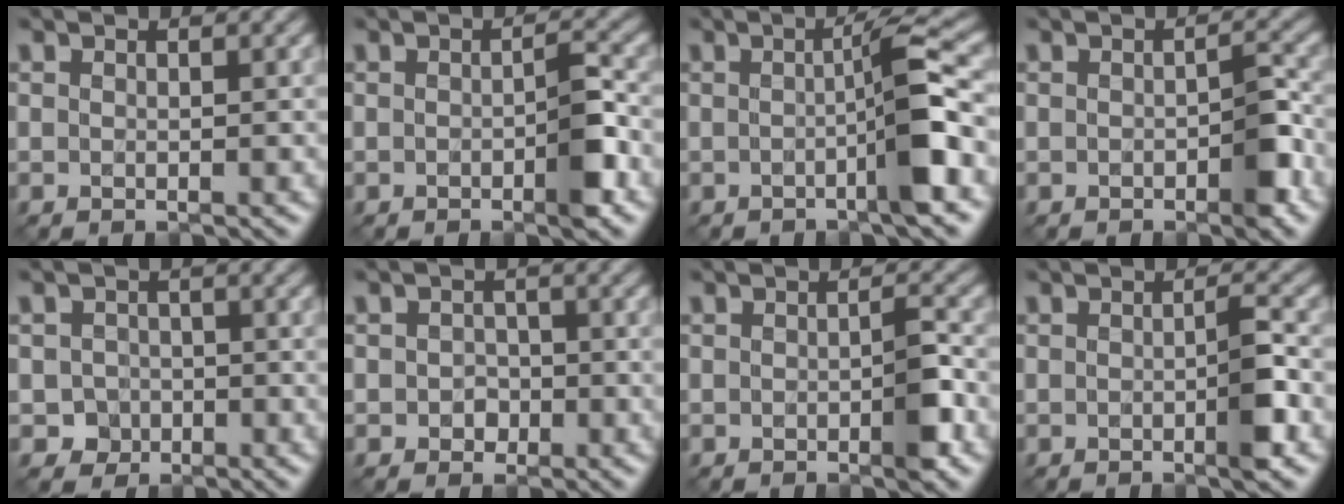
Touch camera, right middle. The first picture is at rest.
{"total": 2.8, "force": [-0.9, 0.5, 2.6], "torque": [-0.039, 0.002, -0.015]}
{"total": 5.2, "force": [-0.9, 0.5, 5.1], "torque": [-0.072, 0.010, -0.026]}
{"total": 2.6, "force": [-1.0, 0.8, 2.2], "torque": [-0.029, 0.003, -0.016]}
{"total": 1.9, "force": [-0.6, 1.8, 0.3], "torque": [0.006, -0.001, -0.012]}
{"total": 1.5, "force": [-0.4, 1.4, 0.6], "torque": [-0.005, -0.001, -0.009]}
{"total": 2.5, "force": [-0.7, 0.4, 2.3], "torque": [-0.035, 0.000, -0.012]}
{"total": 2.6, "force": [-0.6, 0.3, 2.5], "torque": [-0.040, 0.001, -0.011]}